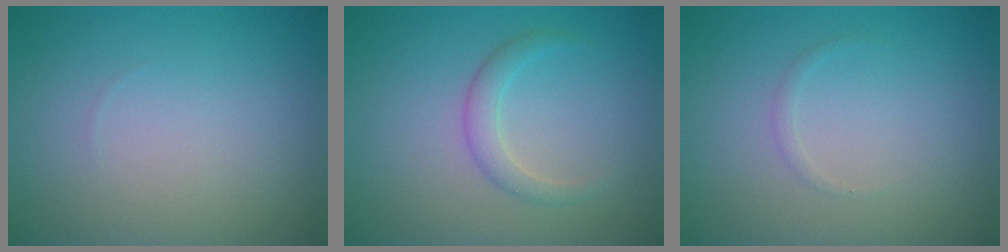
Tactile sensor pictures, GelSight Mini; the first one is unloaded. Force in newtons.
{"total": 1.7, "press": 1.7, "slide": 0.0}
{"total": 0.5, "press": 0.5, "slide": 0.0}